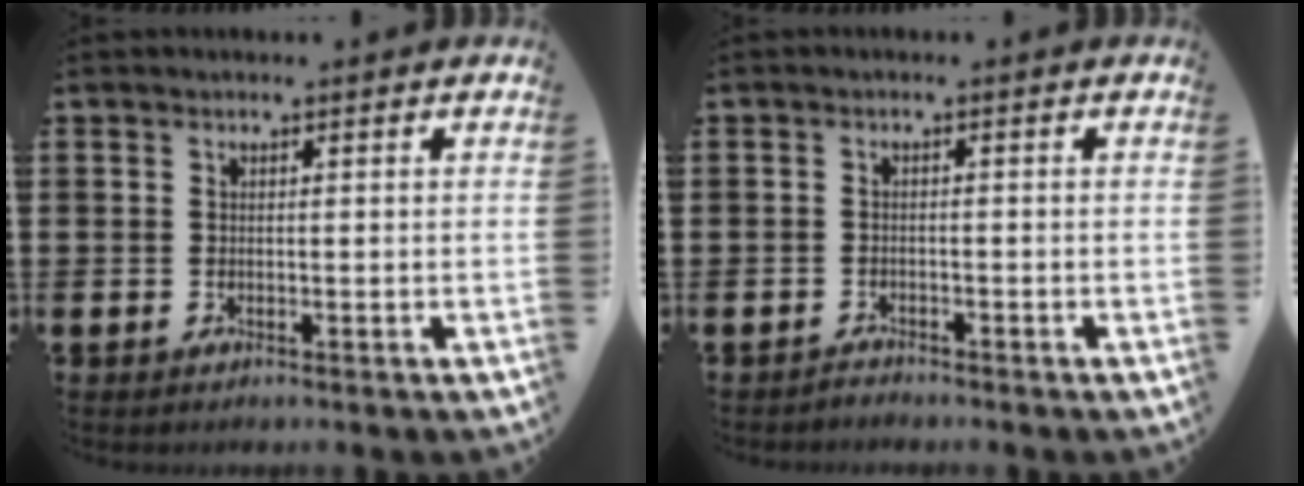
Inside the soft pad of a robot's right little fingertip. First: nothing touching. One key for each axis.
{"total": 1.1, "fx": -1.1, "fy": 0.0, "fz": -0.1, "tx": -0.001, "ty": 0.002, "tz": -0.023}